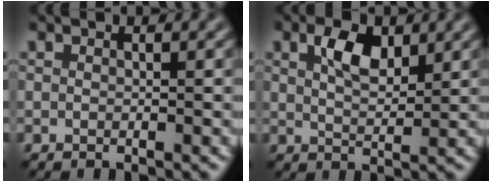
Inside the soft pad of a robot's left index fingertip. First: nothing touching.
{"total": 3.5, "force": [1.7, 1.7, 2.6], "torque": [-0.051, 0.005, 0.033]}